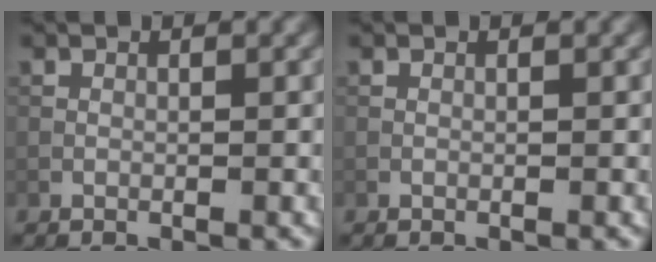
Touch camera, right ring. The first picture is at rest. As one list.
[{"total": 0.0}]